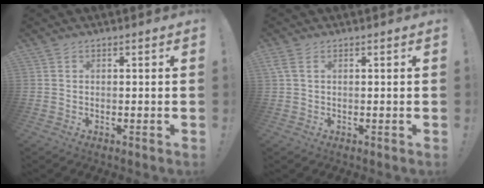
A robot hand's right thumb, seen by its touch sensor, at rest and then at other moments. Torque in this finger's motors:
{"motor_torque": [0.00, 0.02, 0.06, 0.09, 0.01]}